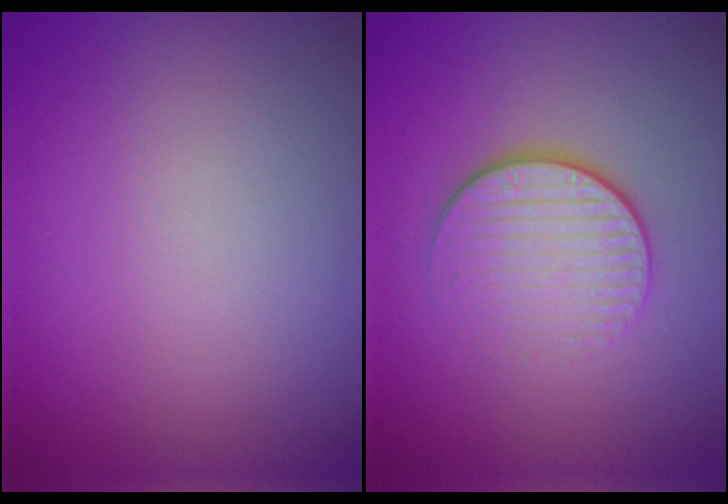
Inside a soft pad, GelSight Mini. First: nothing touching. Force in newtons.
{"total": 4.1, "press": 2.7, "slide": 3.1}